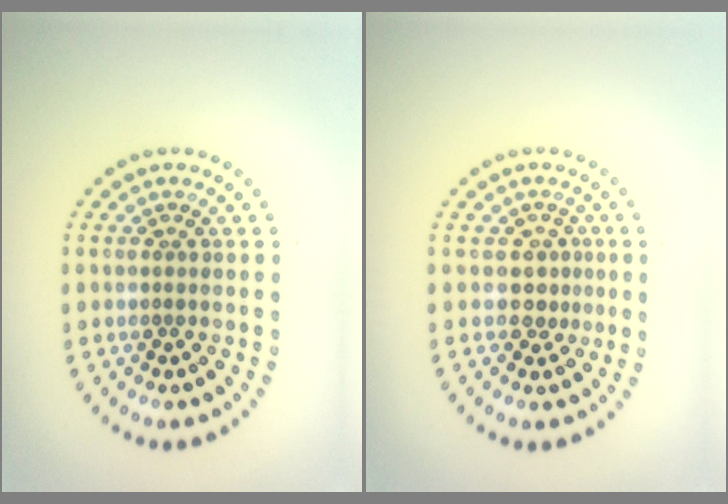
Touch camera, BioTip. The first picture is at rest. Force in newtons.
{"total": 2.0, "press": 1.5, "slide": 1.4}